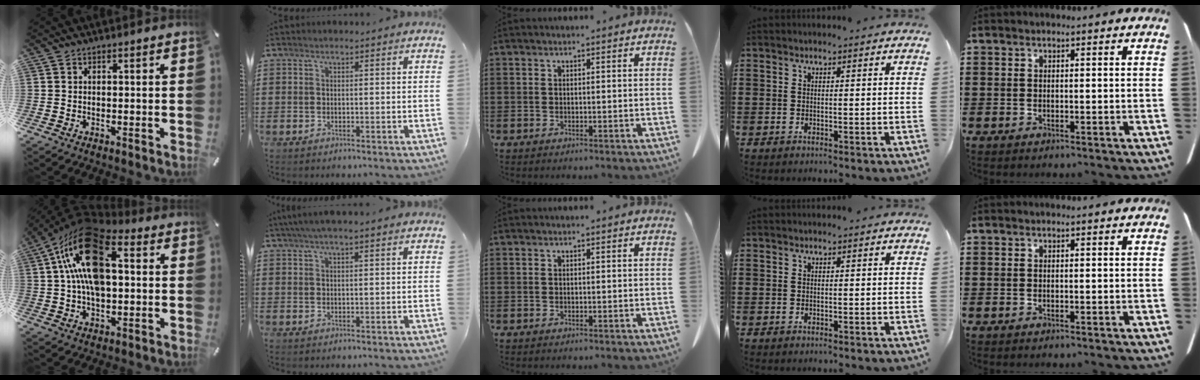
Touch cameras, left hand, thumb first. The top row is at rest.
{"thumb": {"total": 18.8, "force": [4.9, 11.2, 14.4], "torque": [-0.283, -0.005, 0.083]}, "index": {"total": 2.9, "force": [1.8, 0.1, 2.2], "torque": [-0.047, 0.005, 0.033]}}